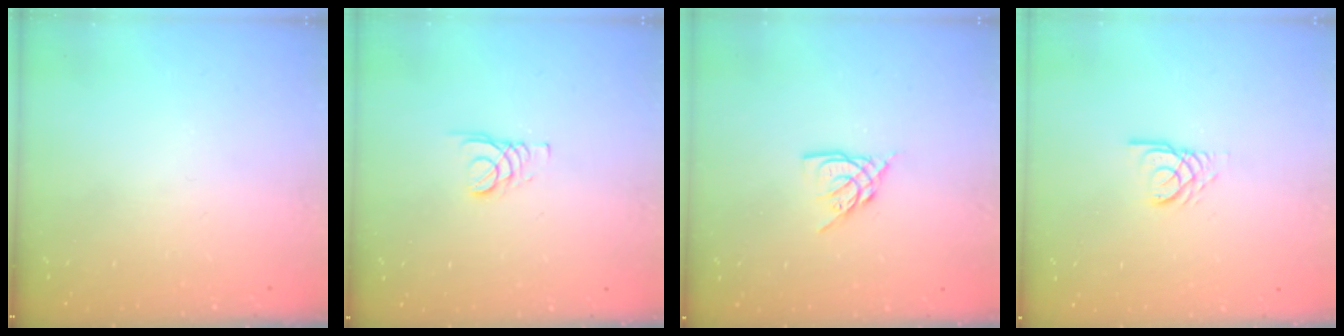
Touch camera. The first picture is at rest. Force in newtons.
{"total": 1.8, "press": 1.8, "slide": 0.2}
{"total": 8.0, "press": 7.9, "slide": 1.1}
{"total": 3.0, "press": 2.9, "slide": 0.3}